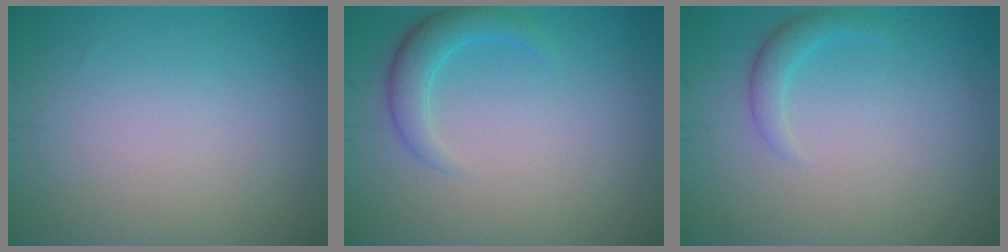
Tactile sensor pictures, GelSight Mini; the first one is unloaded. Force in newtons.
{"total": 2.7, "press": 2.7, "slide": 0.1}
{"total": 1.5, "press": 1.5, "slide": 0.2}